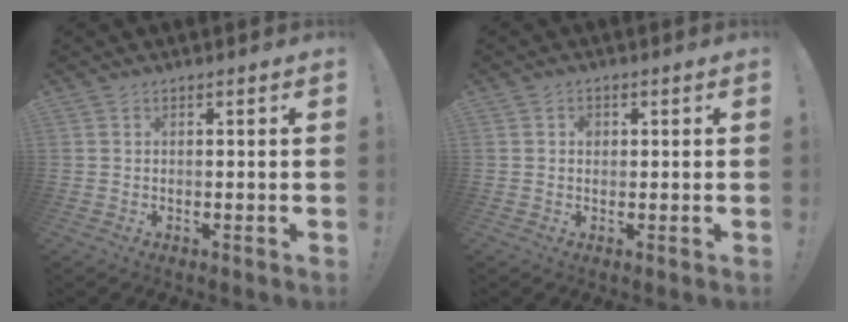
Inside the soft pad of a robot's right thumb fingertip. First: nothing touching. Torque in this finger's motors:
{"motor_torque": [0.01, 0.62, 0.45, -0.06, 0.06]}